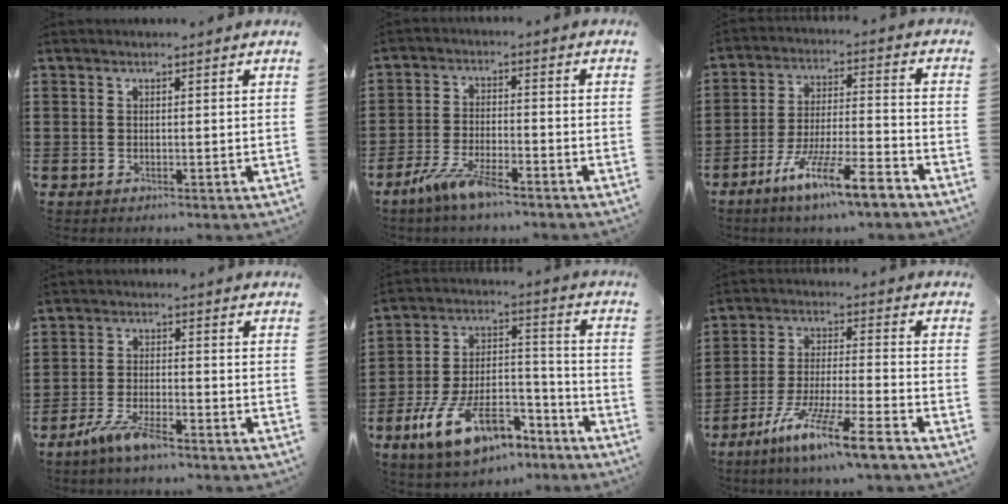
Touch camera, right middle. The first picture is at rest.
{"total": 6.2, "force": [-4.4, 0.9, 4.2], "torque": [-0.103, -0.017, -0.086]}
{"total": 10.5, "force": [-7.7, 1.1, 7.1], "torque": [-0.132, 0.006, -0.146]}
{"total": 5.3, "force": [-3.9, 0.8, 3.5], "torque": [-0.077, -0.010, -0.075]}
{"total": 13.0, "force": [-8.6, 5.2, 8.3], "torque": [-0.167, 0.031, -0.162]}
{"total": 10.2, "force": [-8.0, -0.4, 6.3], "torque": [-0.129, -0.007, -0.159]}